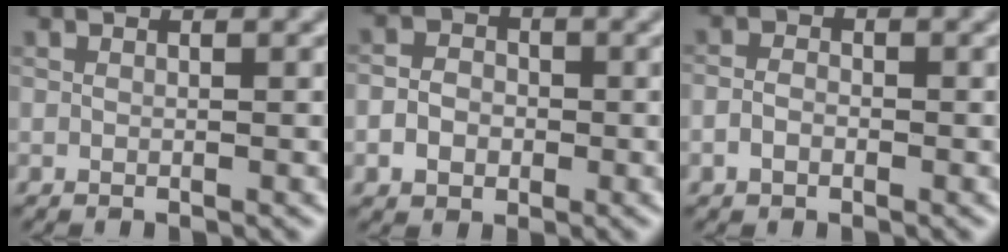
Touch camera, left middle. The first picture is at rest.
{"total": 3.0, "force": [-0.7, 2.6, 1.4], "torque": [-0.008, -0.001, -0.019]}
{"total": 1.6, "force": [-0.7, 1.1, 0.9], "torque": [-0.017, 0.001, -0.018]}